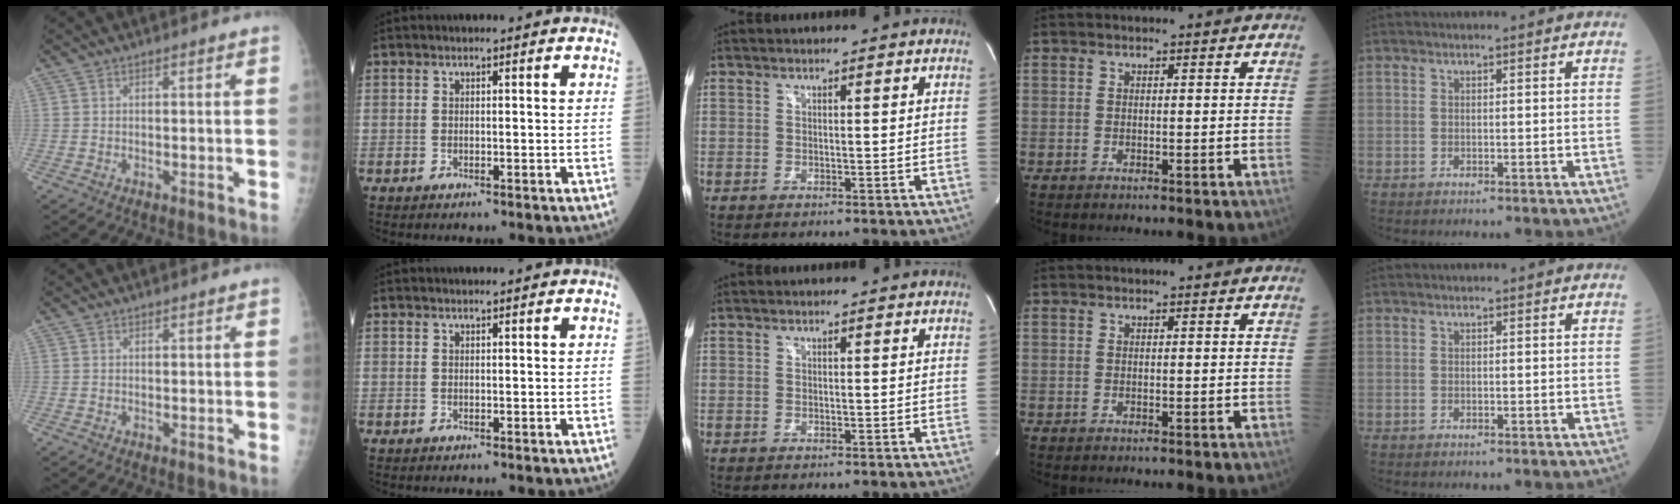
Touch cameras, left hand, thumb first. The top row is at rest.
{"thumb": {"total": 0.5, "force": [0.5, 0.0, 0.0], "torque": [-0.003, -0.003, 0.008]}, "index": {"total": 0.6, "force": [0.6, -0.1, 0.1], "torque": [-0.006, 0.000, 0.011]}}